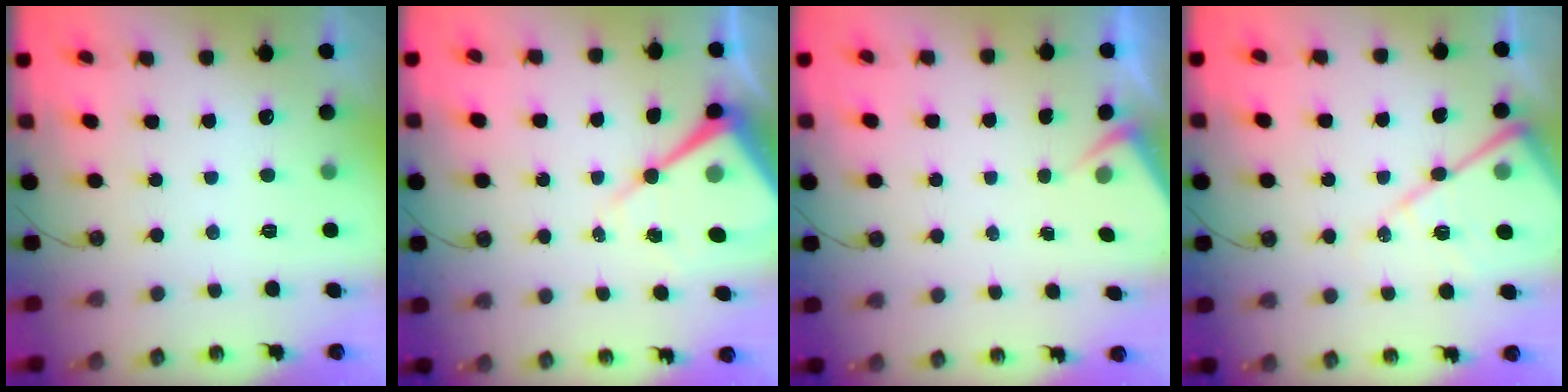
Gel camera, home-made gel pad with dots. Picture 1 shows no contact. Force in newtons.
{"total": 12.1, "press": 12.1, "slide": 1.0}
{"total": 2.4, "press": 2.4, "slide": 0.4}
{"total": 13.8, "press": 13.7, "slide": 1.3}